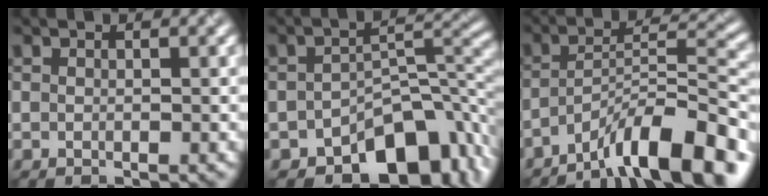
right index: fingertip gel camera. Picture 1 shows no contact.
{"total": 9.0, "force": [-6.2, 4.4, 4.7], "torque": [-0.041, -0.004, -0.105]}
{"total": 10.2, "force": [-7.2, 1.8, 7.0], "torque": [-0.103, 0.021, -0.122]}